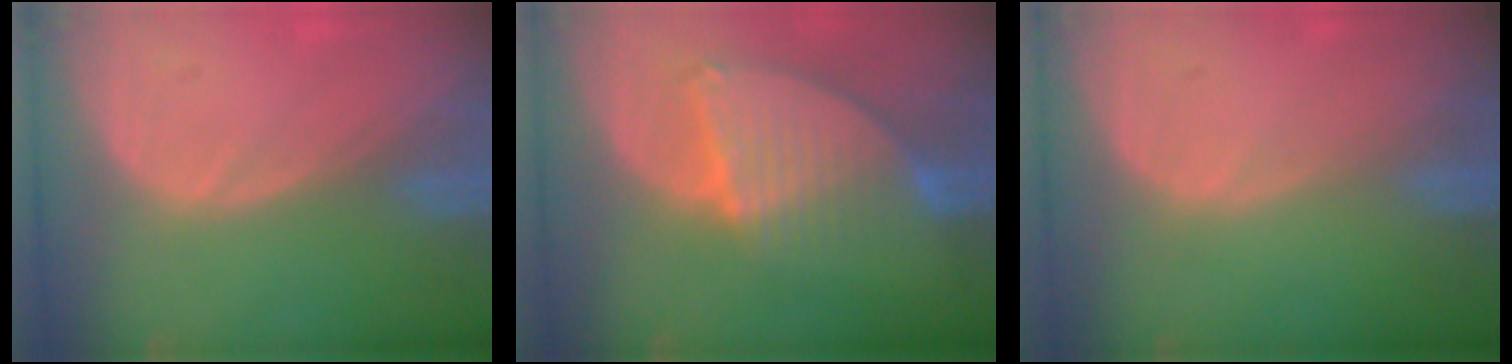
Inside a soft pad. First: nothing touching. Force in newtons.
{"total": 8.5, "press": 7.5, "slide": 4.1}
{"total": 0.0}